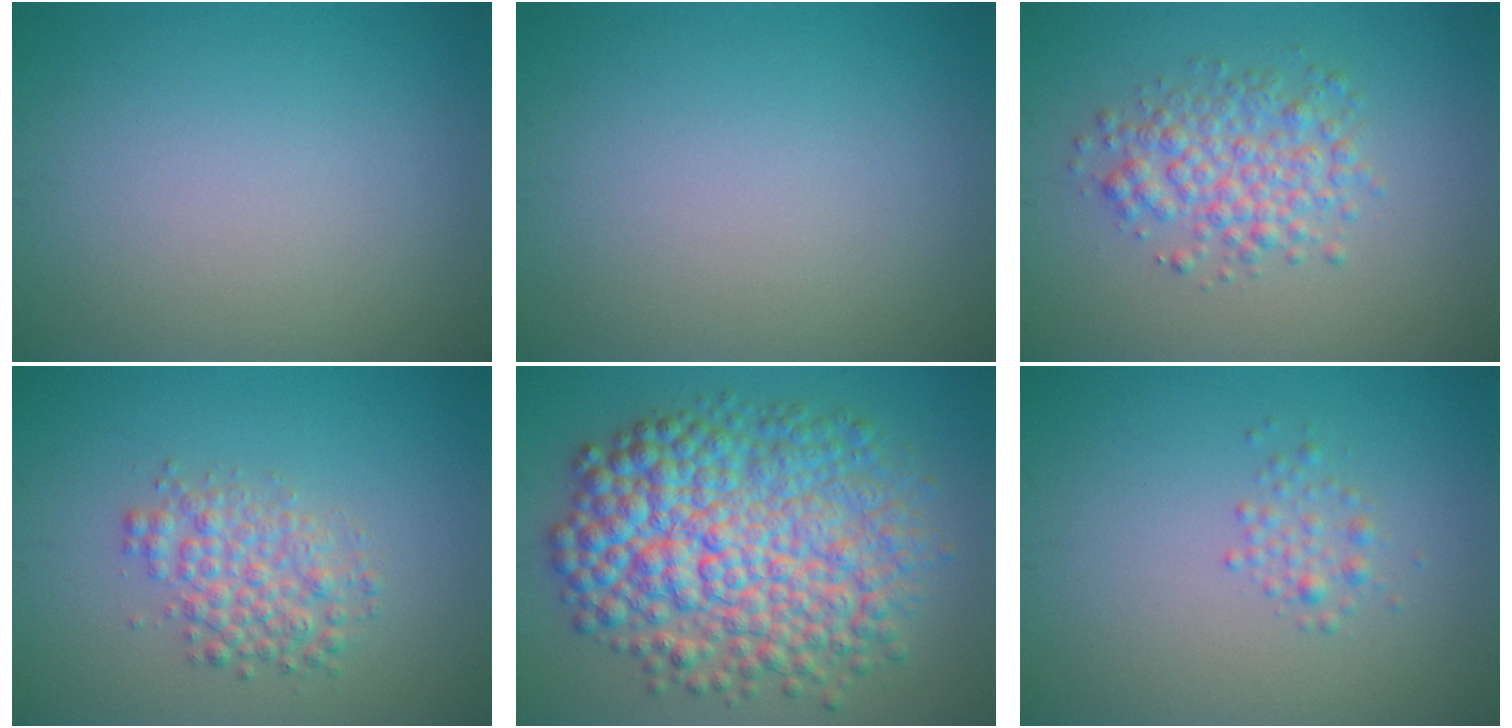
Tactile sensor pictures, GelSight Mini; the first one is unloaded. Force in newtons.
{"total": 0.0}
{"total": 3.9, "press": 3.9, "slide": 0.1}
{"total": 3.3, "press": 3.3, "slide": 0.1}
{"total": 11.5, "press": 11.5, "slide": 0.1}
{"total": 1.4, "press": 1.4, "slide": 0.1}